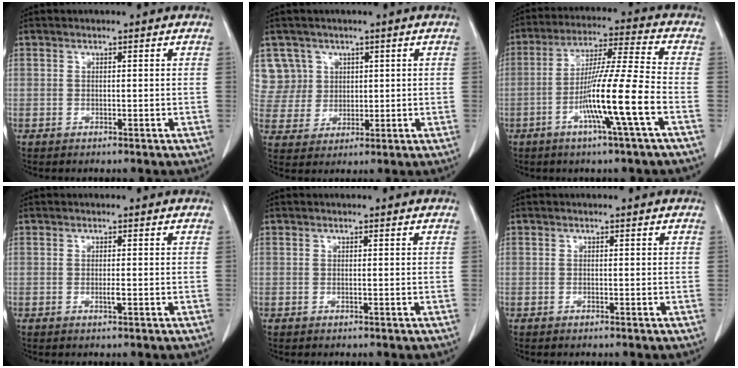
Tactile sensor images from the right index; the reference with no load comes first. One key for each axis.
{"total": 6.7, "fx": 3.0, "fy": 6.0, "fz": -0.4, "tx": 0.015, "ty": 0.017, "tz": 0.069}
{"total": 12.6, "fx": -4.5, "fy": -1.5, "fz": 11.7, "tx": -0.216, "ty": -0.004, "tz": -0.086}
{"total": 0.9, "fx": -0.3, "fy": 0.0, "fz": 0.8, "tx": -0.018, "ty": -0.001, "tz": -0.004}
{"total": 0.0}
{"total": 0.0}